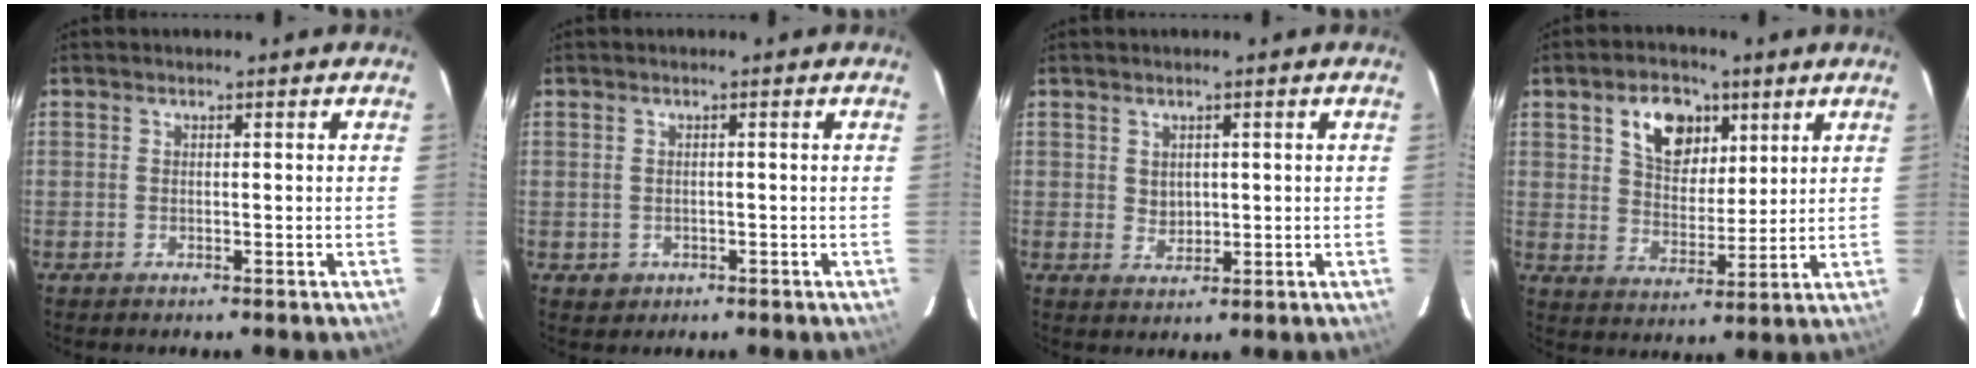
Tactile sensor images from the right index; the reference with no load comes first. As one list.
[{"total": 2.3, "force": [-0.4, 2.2, 0.4], "torque": [-0.008, 0.000, 0.000]}, {"total": 2.6, "force": [0.8, 2.2, 1.2], "torque": [-0.015, 0.003, 0.020]}, {"total": 10.6, "force": [5.1, 6.9, 6.2], "torque": [-0.105, 0.015, 0.091]}]